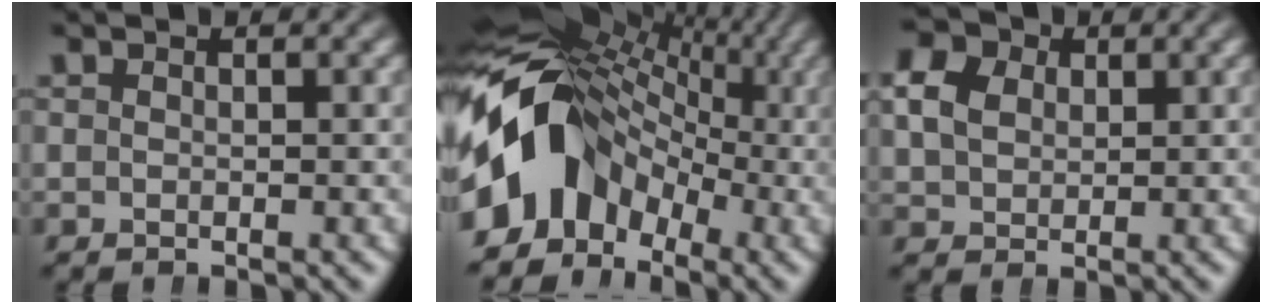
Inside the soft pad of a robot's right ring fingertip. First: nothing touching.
{"total": 18.3, "force": [0.0, 13.3, 12.6], "torque": [-0.206, 0.015, -0.016]}
{"total": 6.3, "force": [2.3, 5.3, 2.6], "torque": [-0.059, 0.007, 0.036]}